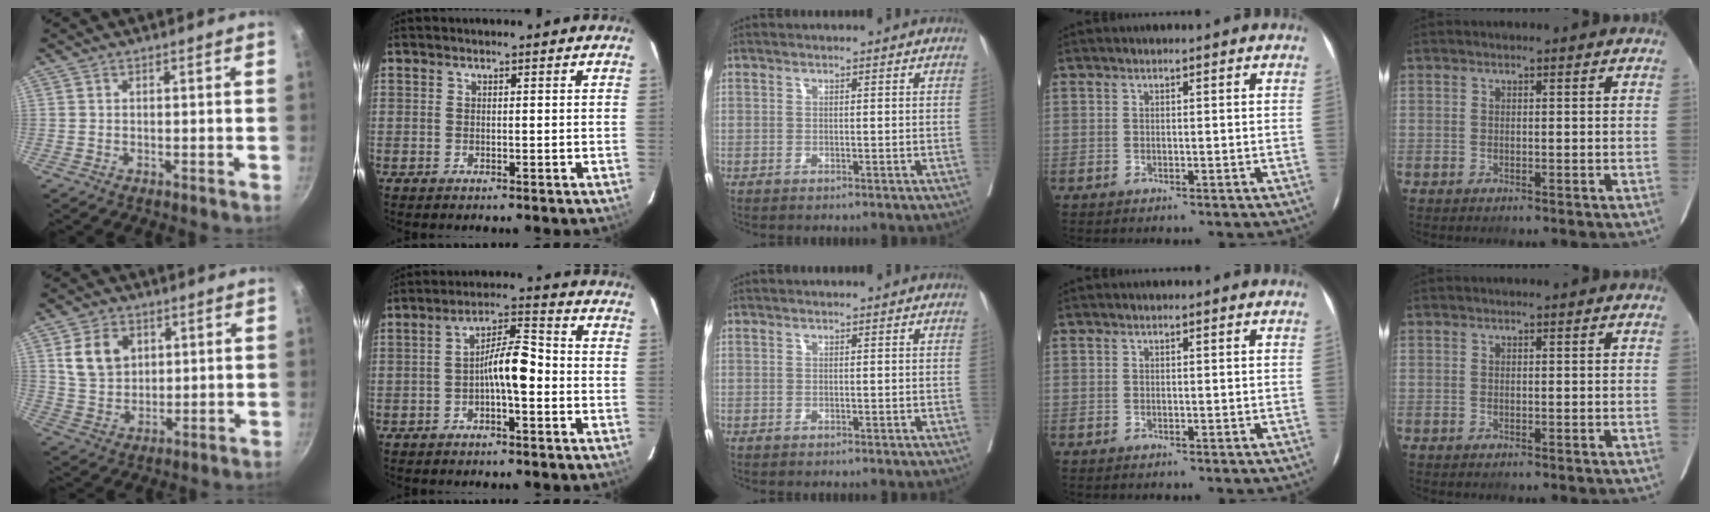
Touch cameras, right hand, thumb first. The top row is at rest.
{"thumb": {"total": 9.4, "force": [3.2, 7.1, 5.2], "torque": [-0.070, -0.011, 0.068]}, "index": {"total": 7.0, "force": [-1.5, 1.5, 6.6], "torque": [-0.114, 0.025, -0.027]}}